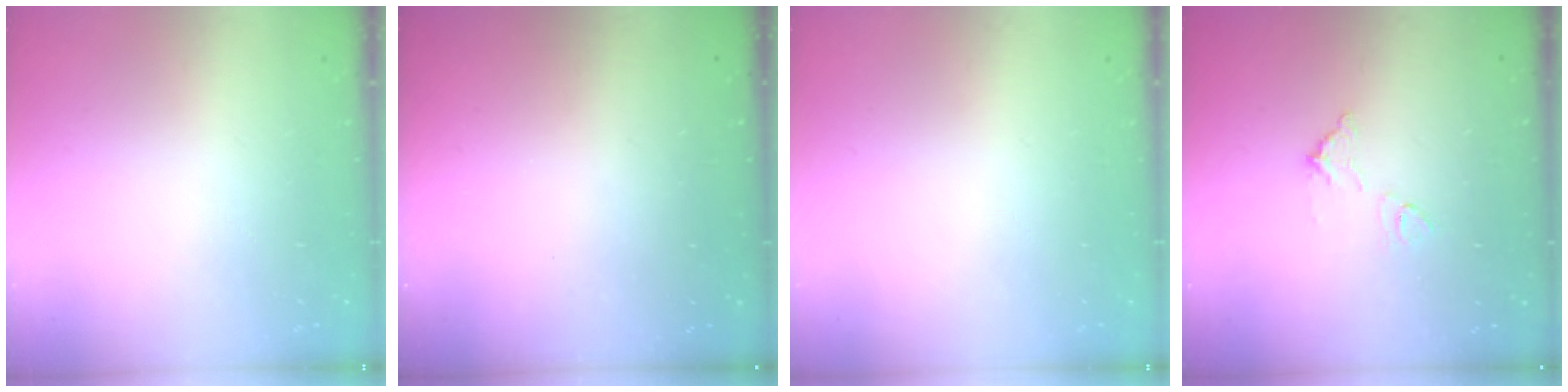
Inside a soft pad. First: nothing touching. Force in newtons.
{"total": 3.2, "press": 3.2, "slide": 0.1}
{"total": 0.0}
{"total": 6.8, "press": 6.8, "slide": 0.3}